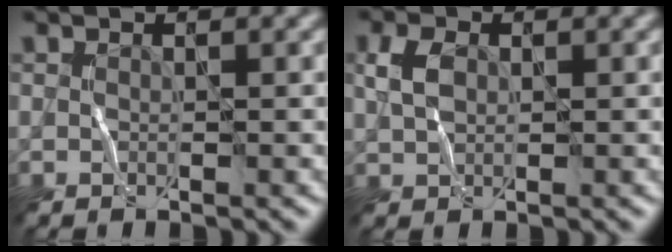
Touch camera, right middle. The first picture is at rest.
{"total": 2.3, "force": [0.4, 1.7, 1.5], "torque": [-0.035, 0.006, 0.006]}